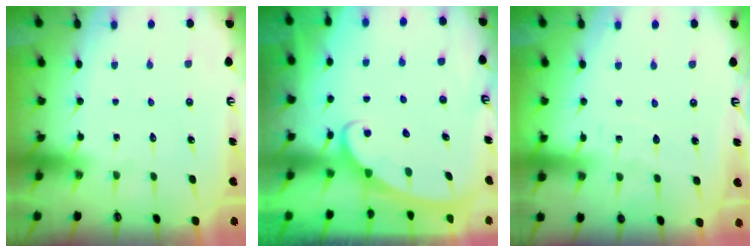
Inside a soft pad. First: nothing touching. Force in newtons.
{"total": 2.4, "press": 2.4, "slide": 0.4}
{"total": 2.2, "press": 2.2, "slide": 0.2}